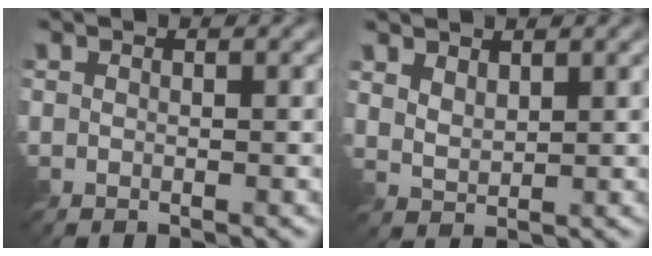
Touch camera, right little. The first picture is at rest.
{"total": 2.1, "force": [1.4, 1.0, 1.2], "torque": [-0.026, 0.001, 0.031]}